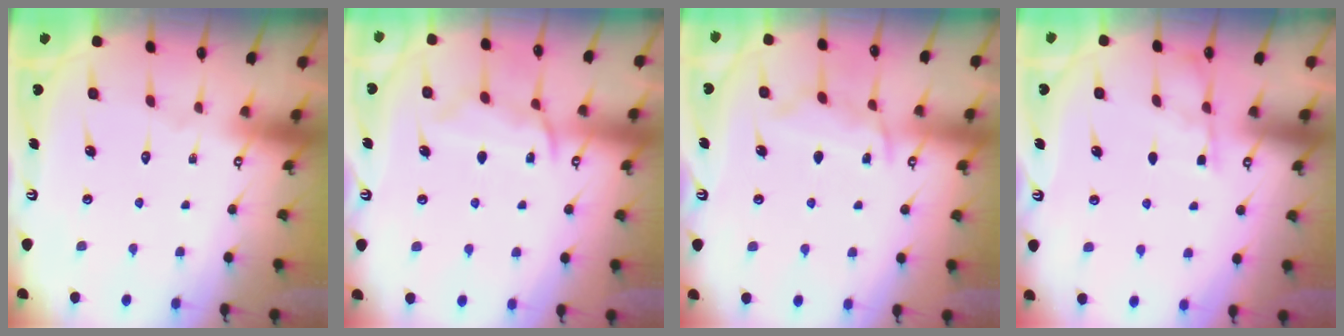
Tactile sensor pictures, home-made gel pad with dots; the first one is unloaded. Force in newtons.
{"total": 10.7, "press": 10.7, "slide": 0.9}
{"total": 9.0, "press": 9.0, "slide": 1.1}
{"total": 4.3, "press": 4.2, "slide": 0.7}